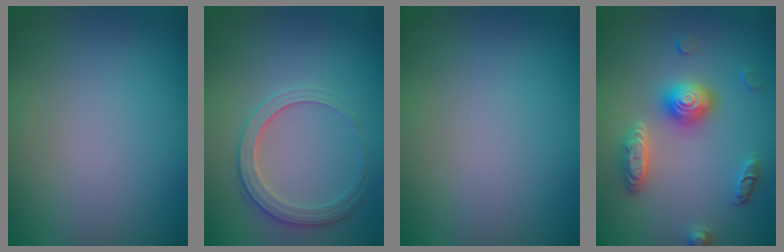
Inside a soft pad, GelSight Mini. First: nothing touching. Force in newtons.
{"total": 2.7, "press": 2.5, "slide": 1.2}
{"total": 0.0}
{"total": 3.7, "press": 3.5, "slide": 1.3}